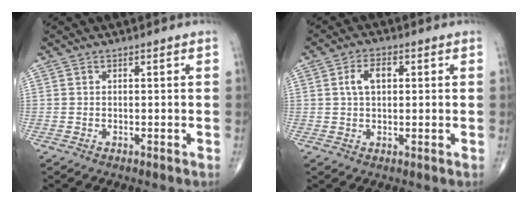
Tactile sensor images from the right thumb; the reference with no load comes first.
{"total": 4.8, "force": [1.0, 2.8, 3.8], "torque": [-0.069, 0.010, 0.015]}